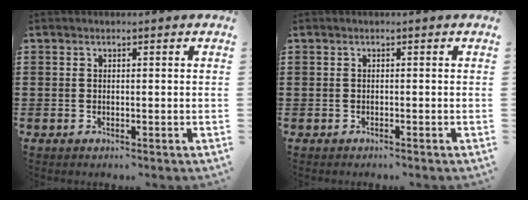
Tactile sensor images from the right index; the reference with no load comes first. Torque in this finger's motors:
{"motor_torque": [-1.13, 0.88, -1.03, -0.21]}